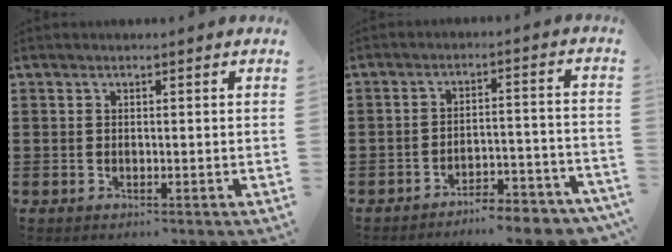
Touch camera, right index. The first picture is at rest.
{"total": 5.2, "force": [-5.1, 0.2, 1.1], "torque": [-0.018, 0.006, -0.103]}